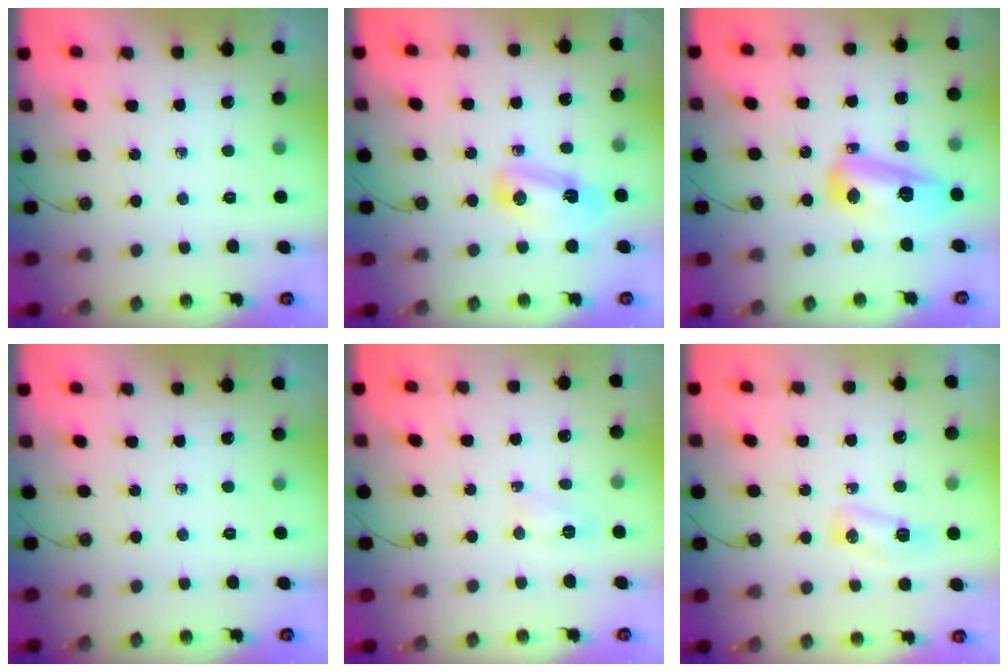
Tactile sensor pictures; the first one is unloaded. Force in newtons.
{"total": 7.3, "press": 7.3, "slide": 0.3}
{"total": 13.2, "press": 13.1, "slide": 1.6}
{"total": 0.0}
{"total": 4.7, "press": 4.4, "slide": 1.5}
{"total": 5.5, "press": 5.5, "slide": 0.5}